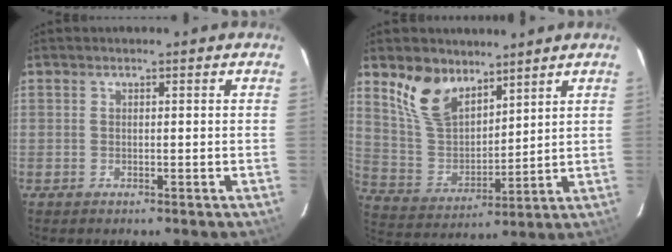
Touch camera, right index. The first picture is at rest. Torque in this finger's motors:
{"motor_torque": [0.37, 0.35, 0.21, 0.06]}